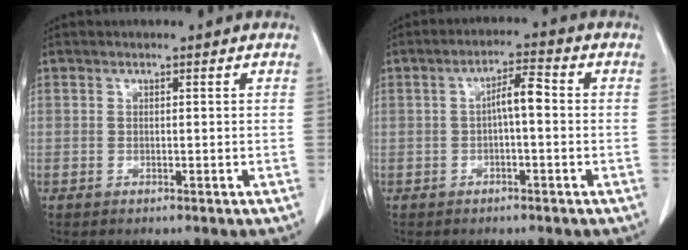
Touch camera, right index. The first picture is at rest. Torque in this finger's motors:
{"motor_torque": [0.87, -0.22, 0.41, 0.11]}